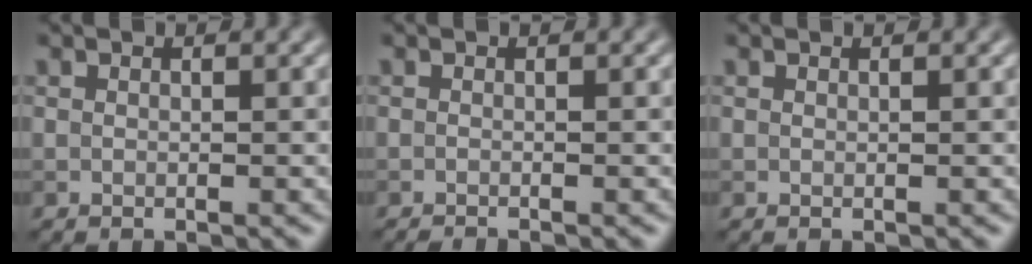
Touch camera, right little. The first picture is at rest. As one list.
[{"total": 1.2, "force": [-1.1, 0.1, 0.5], "torque": [0.000, -0.003, -0.022]}, {"total": 0.0}]